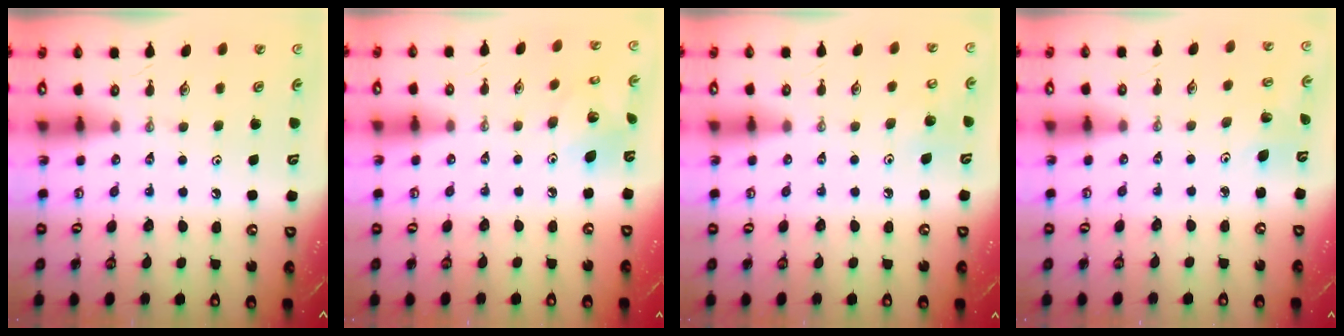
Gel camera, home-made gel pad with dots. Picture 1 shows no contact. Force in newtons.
{"total": 7.5, "press": 7.5, "slide": 0.1}
{"total": 7.8, "press": 7.6, "slide": 1.6}
{"total": 3.0, "press": 2.2, "slide": 2.0}